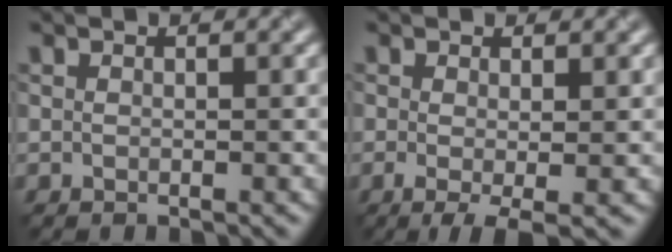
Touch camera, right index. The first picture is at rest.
{"total": 2.4, "force": [-0.5, 0.3, 2.3], "torque": [-0.044, -0.011, -0.008]}